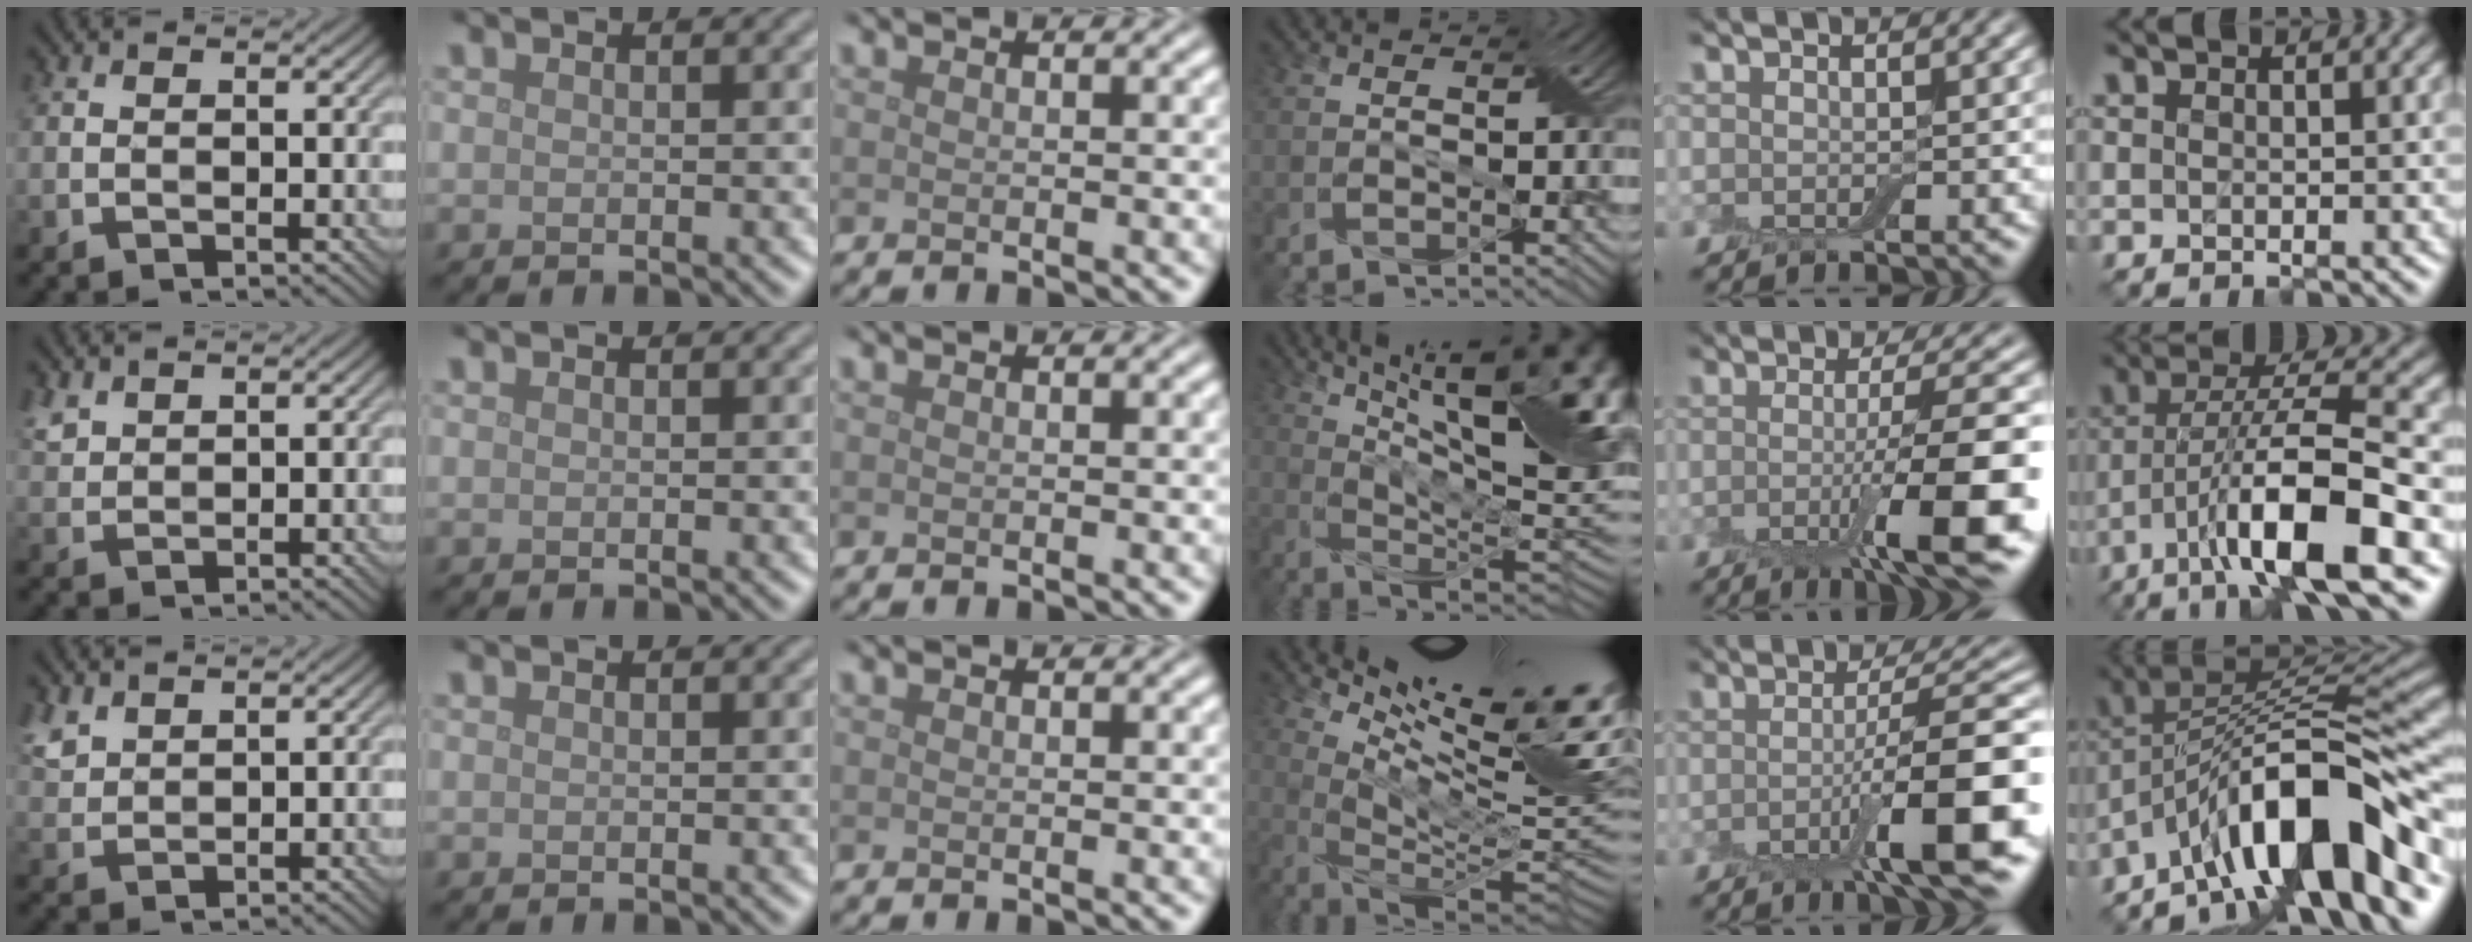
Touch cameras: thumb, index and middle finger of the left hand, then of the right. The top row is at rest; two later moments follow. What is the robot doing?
{"motion": "wrap", "object": "cling film"}